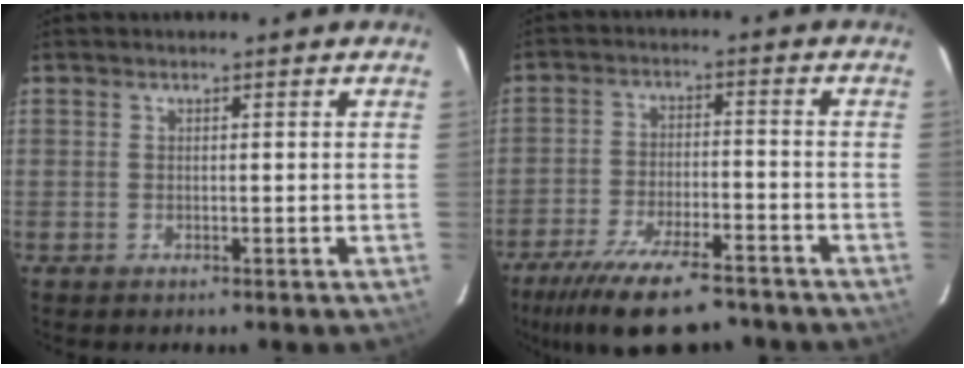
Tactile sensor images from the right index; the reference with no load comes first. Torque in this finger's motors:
{"motor_torque": [1.29, -0.85, 0.51, 0.09]}